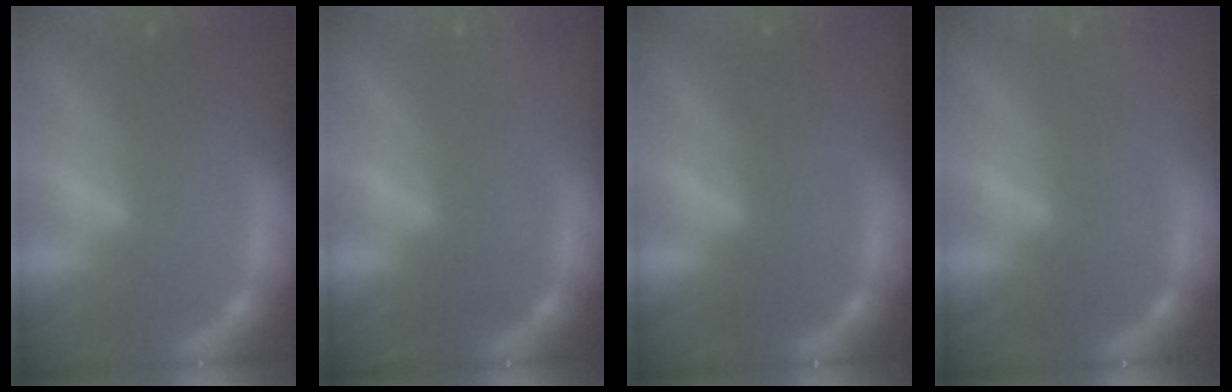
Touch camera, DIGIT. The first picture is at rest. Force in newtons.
{"total": 1.4}
{"total": 0.0}
{"total": 0.9}